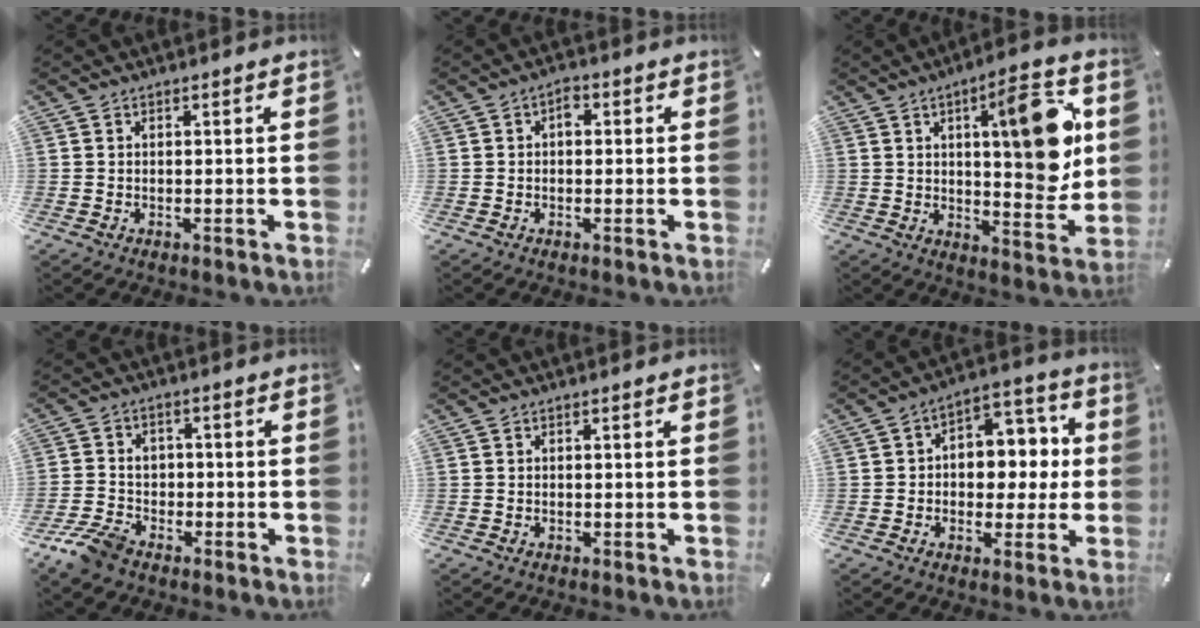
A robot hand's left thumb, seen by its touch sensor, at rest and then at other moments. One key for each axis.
{"total": 2.7, "fx": 0.0, "fy": 1.6, "fz": 2.1, "tx": -0.035, "ty": 0.008, "tz": -0.004}
{"total": 17.7, "fx": 5.4, "fy": 6.4, "fz": 15.5, "tx": -0.188, "ty": -0.026, "tz": 0.076}
{"total": 8.1, "fx": -4.2, "fy": 5.9, "fz": 3.6, "tx": -0.086, "ty": 0.026, "tz": -0.079}
{"total": 0.0}
{"total": 9.1, "fx": -0.4, "fy": 7.7, "fz": 4.9, "tx": -0.049, "ty": -0.001, "tz": -0.008}